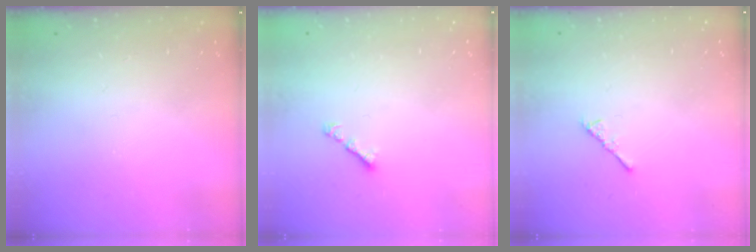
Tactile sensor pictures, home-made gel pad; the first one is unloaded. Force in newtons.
{"total": 1.9, "press": 1.8, "slide": 0.6}
{"total": 2.9, "press": 2.8, "slide": 0.7}